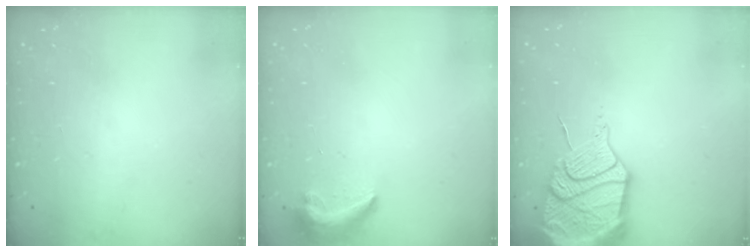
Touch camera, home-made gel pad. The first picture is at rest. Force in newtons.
{"total": 7.6, "press": 7.6, "slide": 0.7}
{"total": 21.7, "press": 21.6, "slide": 2.4}